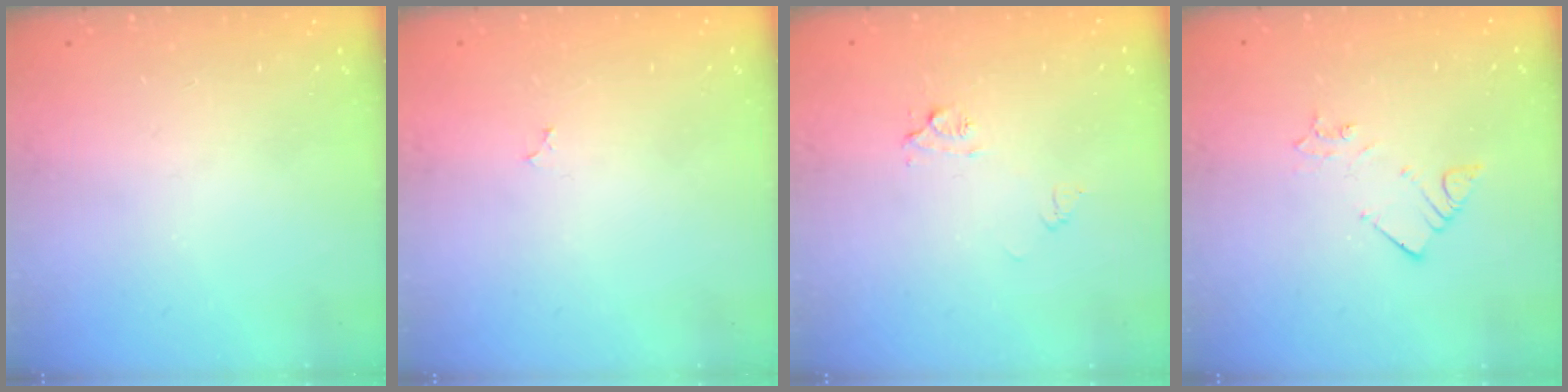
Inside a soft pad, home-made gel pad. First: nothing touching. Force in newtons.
{"total": 2.3, "press": 2.3, "slide": 0.2}
{"total": 6.0, "press": 5.9, "slide": 0.5}
{"total": 2.8, "press": 2.7, "slide": 0.5}